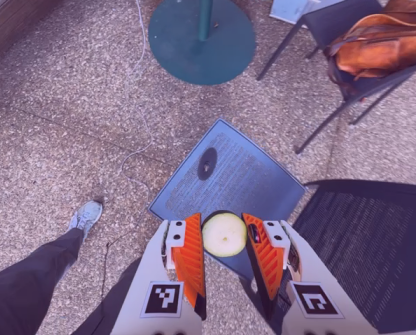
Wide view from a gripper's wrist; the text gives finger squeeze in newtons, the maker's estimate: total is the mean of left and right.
{"total": 9.2, "left": 9.3, "right": 9.2}